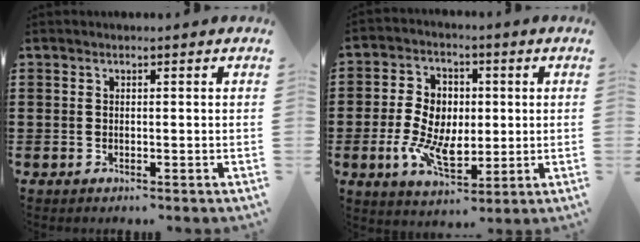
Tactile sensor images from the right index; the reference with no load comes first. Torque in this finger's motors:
{"motor_torque": [2.14, 0.00, 0.91, 0.21]}